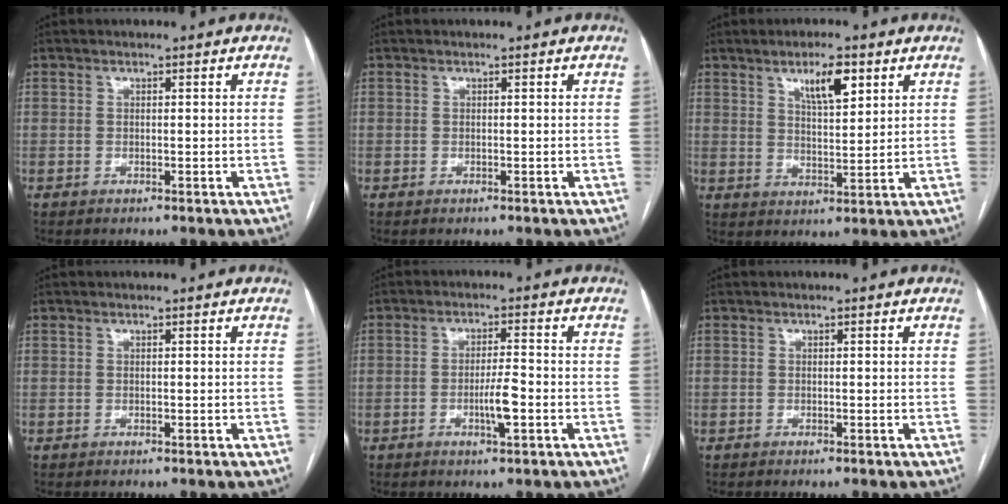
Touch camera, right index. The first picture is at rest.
{"total": 0.0}
{"total": 6.4, "force": [3.6, 1.7, 5.0], "torque": [-0.086, -0.001, 0.061]}
{"total": 0.0}
{"total": 4.5, "force": [-1.4, 0.4, 4.2], "torque": [-0.076, -0.003, -0.024]}
{"total": 0.0}